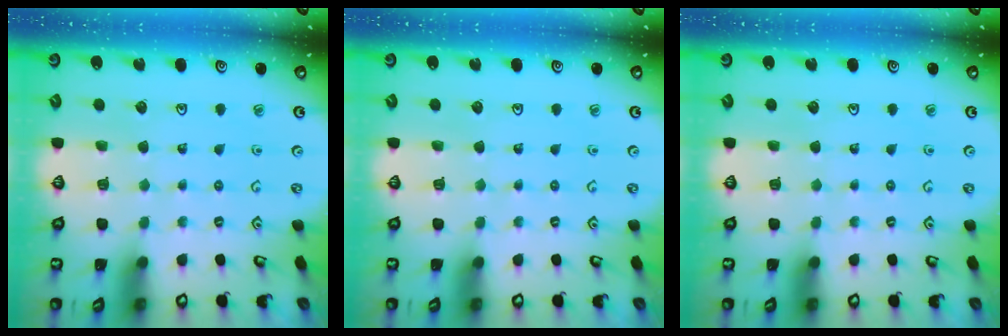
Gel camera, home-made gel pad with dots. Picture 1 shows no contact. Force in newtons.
{"total": 0.0}
{"total": 0.0}